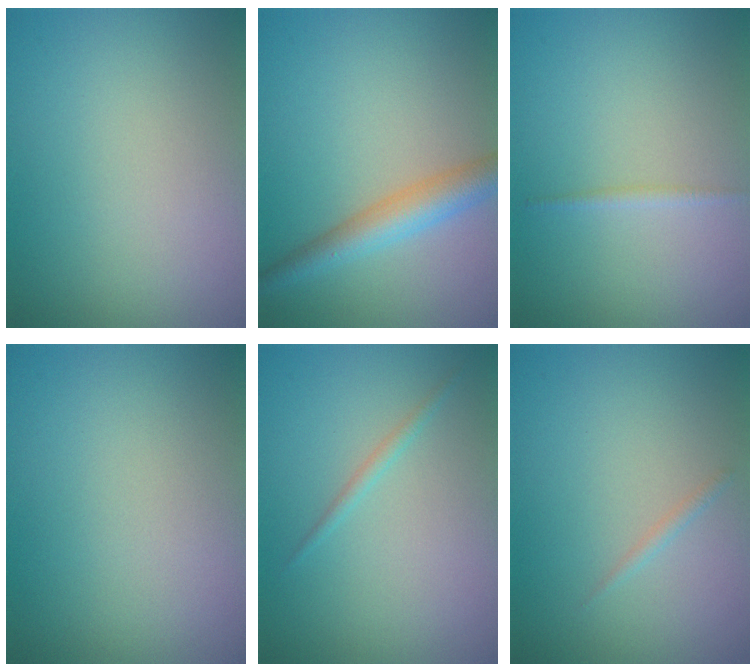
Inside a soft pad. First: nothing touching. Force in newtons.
{"total": 3.7, "press": 3.7, "slide": 0.1}
{"total": 0.7, "press": 0.7, "slide": 0.0}
{"total": 0.0}
{"total": 0.8, "press": 0.8, "slide": 0.1}
{"total": 0.6, "press": 0.6, "slide": 0.0}